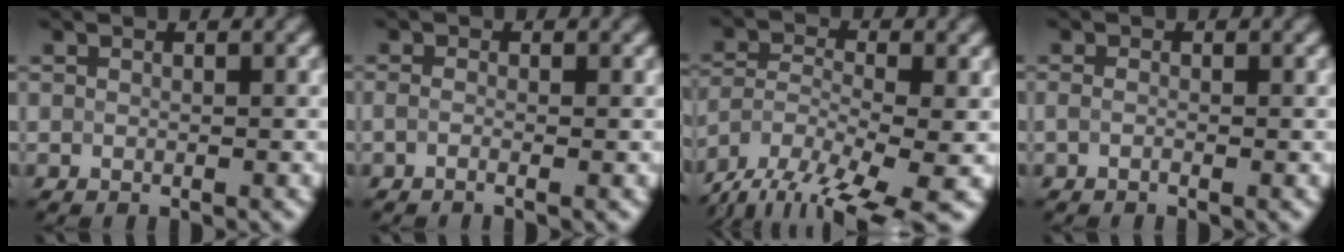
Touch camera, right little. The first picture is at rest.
{"total": 1.4, "force": [-0.9, 0.4, 1.0], "torque": [-0.007, -0.005, -0.018]}
{"total": 11.7, "force": [-9.6, 3.0, 6.0], "torque": [-0.118, -0.024, -0.154]}
{"total": 1.0, "force": [-0.8, 0.1, 0.6], "torque": [-0.006, -0.003, -0.010]}